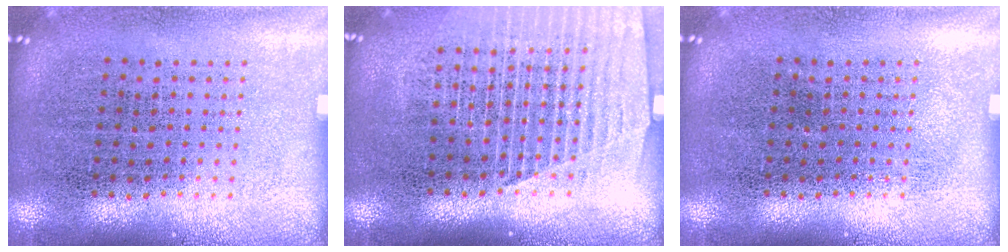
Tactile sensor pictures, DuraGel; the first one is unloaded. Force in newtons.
{"total": 1.4, "press": 1.3, "slide": 0.5}
{"total": 0.0}